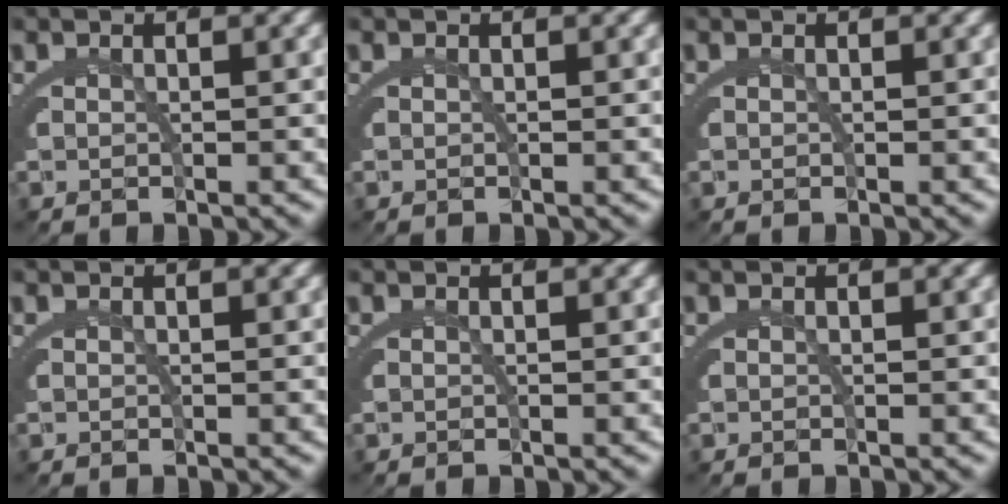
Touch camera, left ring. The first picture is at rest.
{"total": 0.0}
{"total": 0.0}
{"total": 0.0}
{"total": 0.0}
{"total": 0.0}